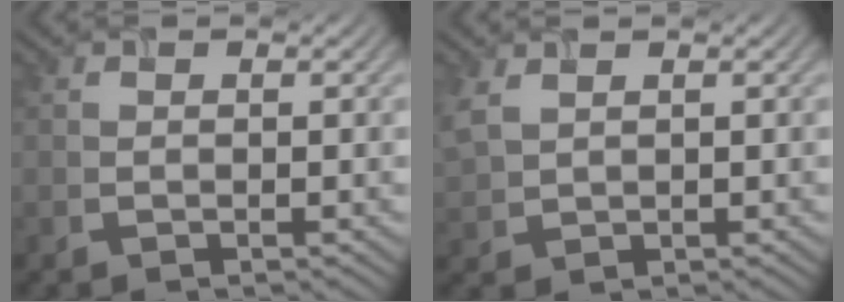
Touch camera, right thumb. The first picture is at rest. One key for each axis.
{"total": 3.6, "fx": 1.9, "fy": 2.0, "fz": 2.3, "tx": -0.076, "ty": 0.006, "tz": 0.046}